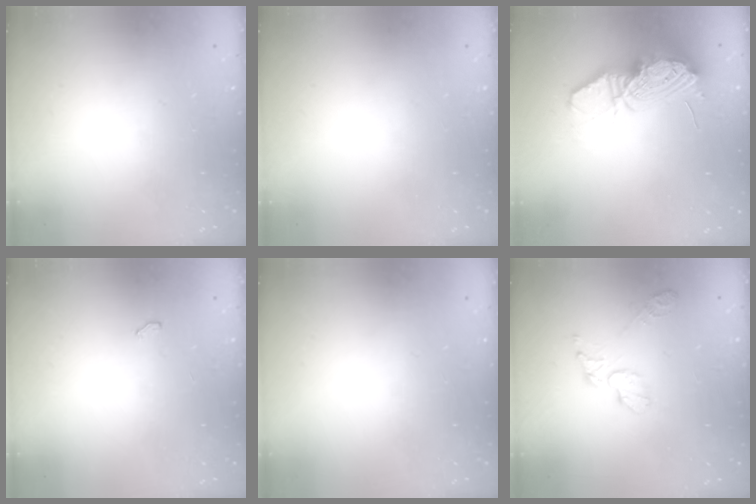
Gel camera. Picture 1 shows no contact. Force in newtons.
{"total": 0.0}
{"total": 15.2, "press": 15.1, "slide": 1.5}
{"total": 3.7, "press": 2.8, "slide": 2.5}
{"total": 0.0}
{"total": 6.0, "press": 6.0, "slide": 0.3}